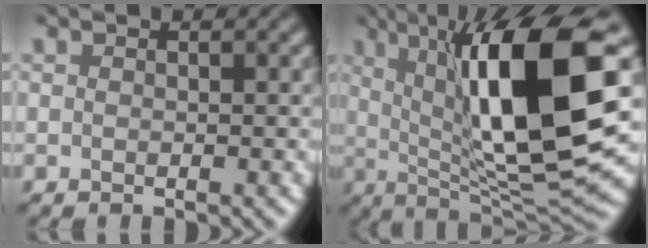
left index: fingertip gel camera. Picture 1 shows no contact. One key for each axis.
{"total": 15.2, "fx": 2.6, "fy": 4.4, "fz": 14.3, "tx": -0.218, "ty": -0.010, "tz": 0.042}